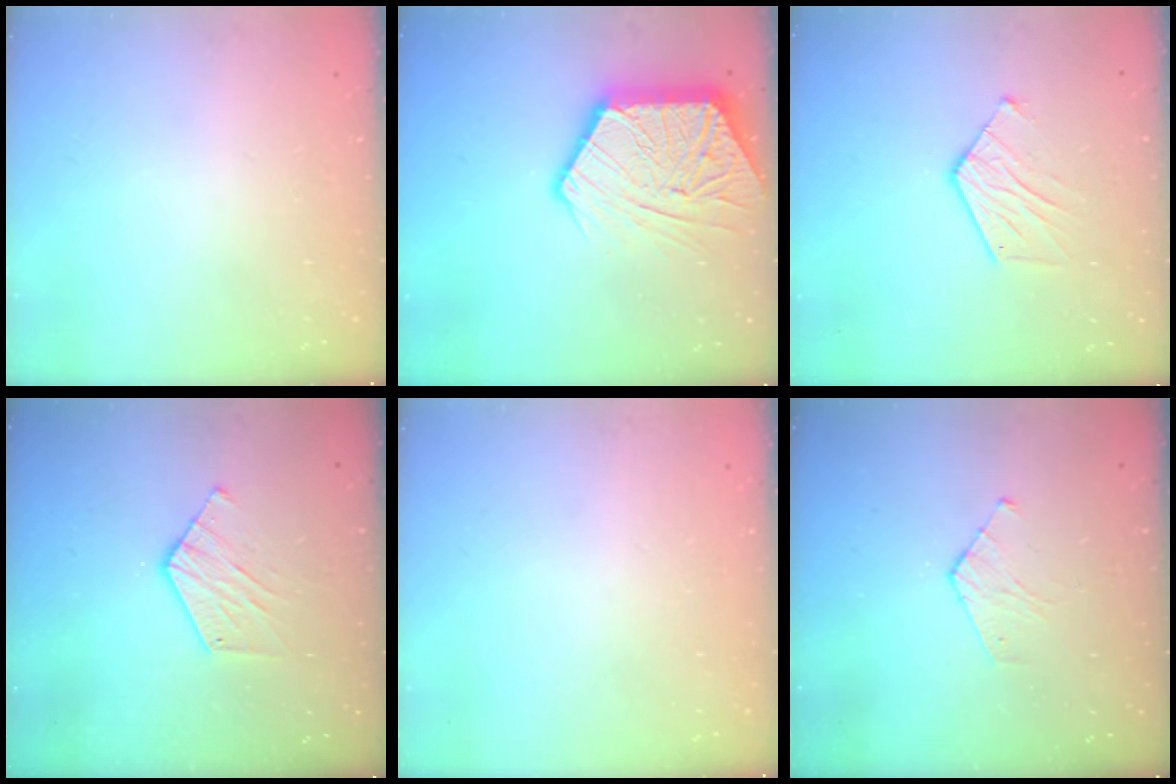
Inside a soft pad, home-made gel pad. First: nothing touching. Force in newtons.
{"total": 17.9, "press": 17.9, "slide": 1.5}
{"total": 9.6, "press": 9.6, "slide": 0.7}
{"total": 8.3, "press": 8.3, "slide": 0.1}
{"total": 0.0}
{"total": 2.8, "press": 2.7, "slide": 0.3}